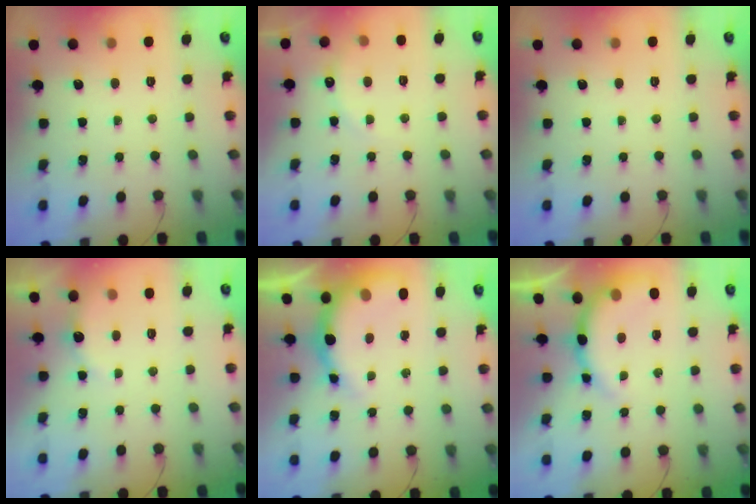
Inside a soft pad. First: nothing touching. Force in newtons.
{"total": 6.8, "press": 6.8, "slide": 1.1}
{"total": 0.0}
{"total": 2.8, "press": 2.6, "slide": 0.8}
{"total": 10.1, "press": 10.0, "slide": 1.3}
{"total": 9.0, "press": 8.9, "slide": 1.2}